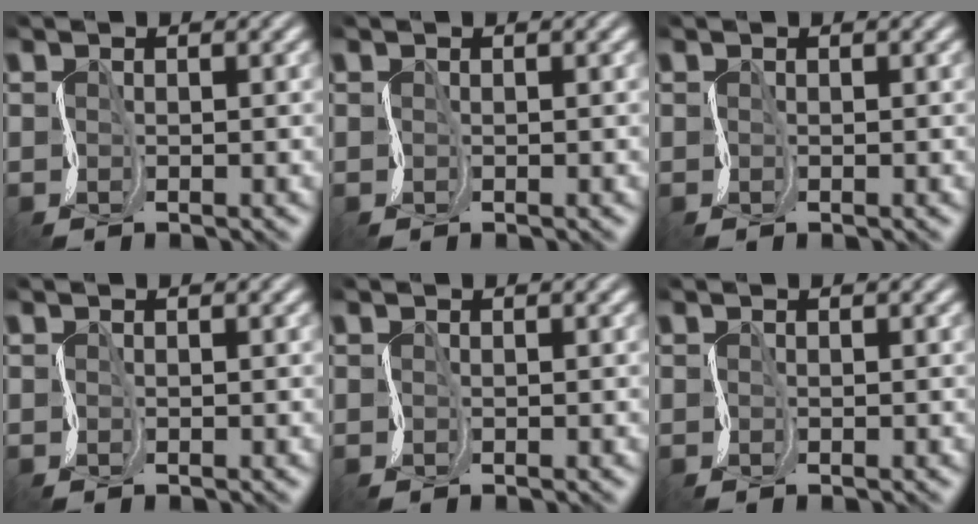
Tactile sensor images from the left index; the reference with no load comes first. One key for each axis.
{"total": 0.0}
{"total": 0.0}
{"total": 0.0}
{"total": 0.0}
{"total": 0.0}